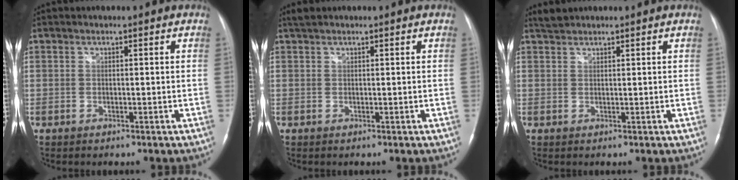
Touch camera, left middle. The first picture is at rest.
{"total": 1.2, "force": [1.1, 0.3, 0.5], "torque": [-0.013, 0.013, 0.023]}
{"total": 1.5, "force": [1.5, 0.2, 0.1], "torque": [-0.008, 0.007, 0.033]}